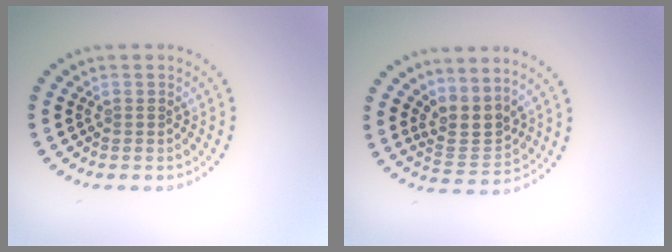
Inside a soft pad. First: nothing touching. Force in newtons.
{"total": 3.0, "press": 2.3, "slide": 1.9}